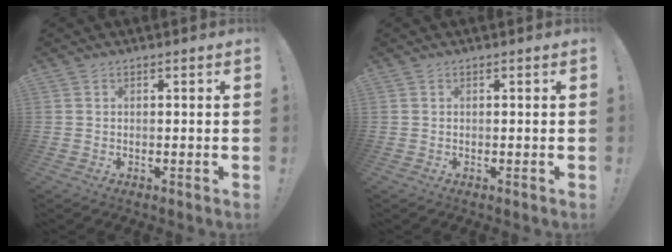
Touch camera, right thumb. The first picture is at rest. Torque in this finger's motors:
{"motor_torque": [0.00, 0.00, 0.10, -0.10, 0.01]}